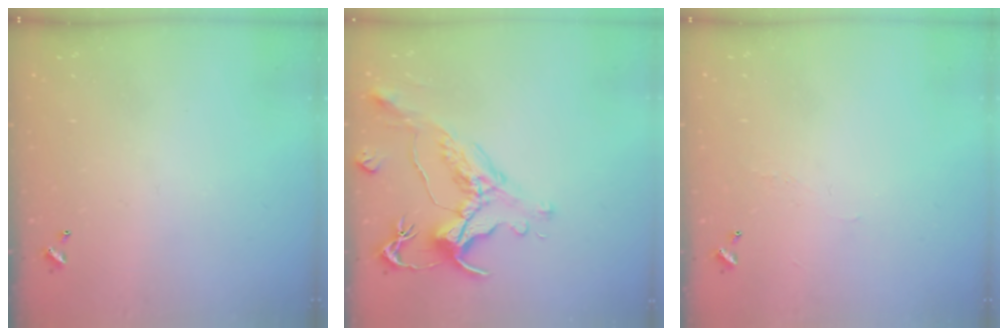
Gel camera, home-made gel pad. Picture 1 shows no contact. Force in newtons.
{"total": 1.6, "press": 0.9, "slide": 1.3}
{"total": 0.9, "press": 0.7, "slide": 0.6}